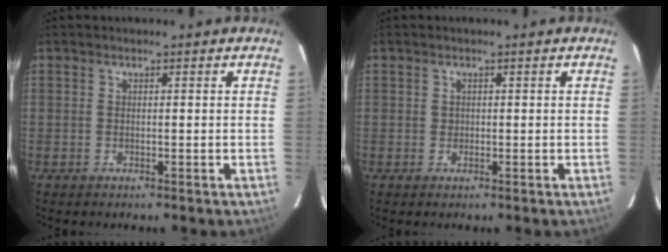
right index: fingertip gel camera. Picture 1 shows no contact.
{"total": 0.5, "force": [0.0, 0.5, 0.1], "torque": [-0.001, 0.002, 0.001]}